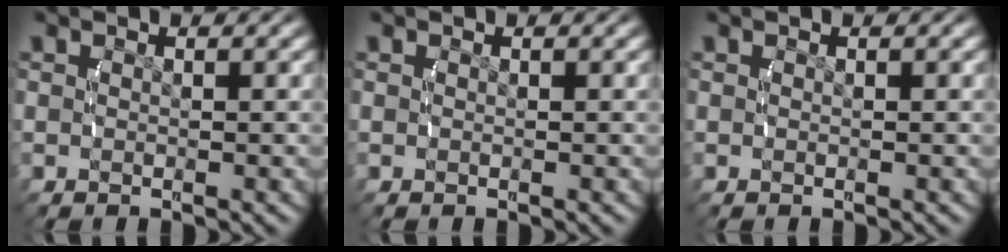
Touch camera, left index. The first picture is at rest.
{"total": 0.0}
{"total": 0.0}